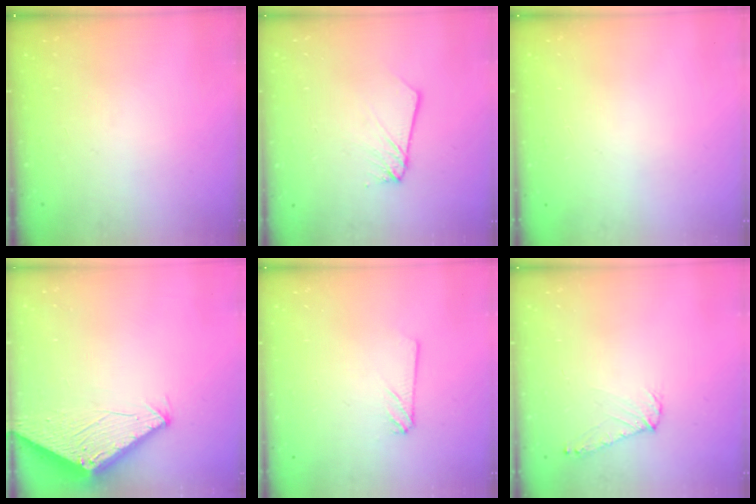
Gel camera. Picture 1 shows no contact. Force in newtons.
{"total": 2.5, "press": 2.5, "slide": 0.1}
{"total": 0.0}
{"total": 2.8, "press": 2.8, "slide": 0.2}
{"total": 2.4, "press": 2.4, "slide": 0.2}
{"total": 7.3, "press": 7.2, "slide": 0.7}